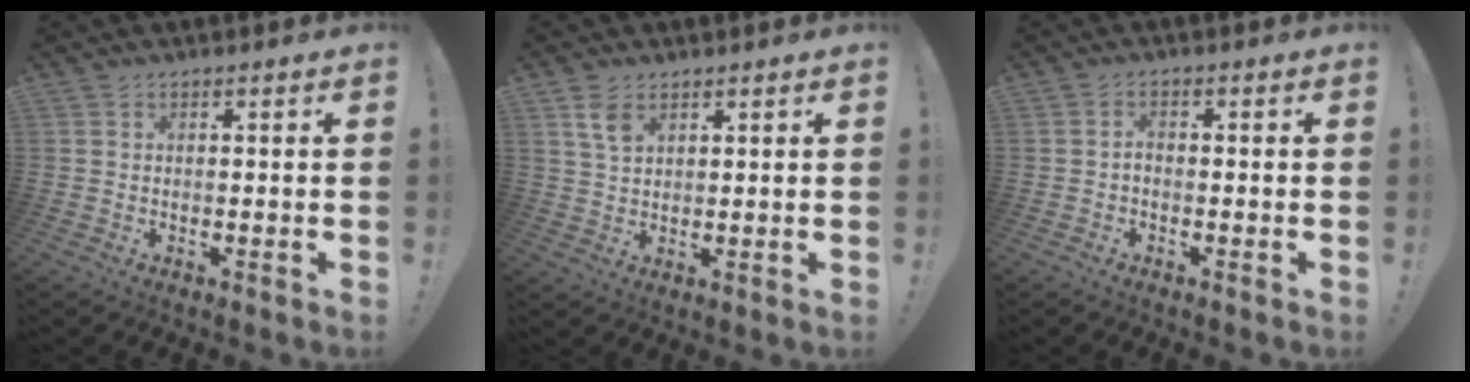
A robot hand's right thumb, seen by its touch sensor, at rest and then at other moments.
{"total": 4.8, "force": [2.7, 2.6, 3.1], "torque": [-0.052, -0.011, 0.050]}
{"total": 1.4, "force": [-1.0, 0.6, 0.9], "torque": [-0.022, 0.005, -0.016]}